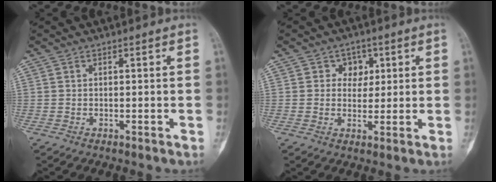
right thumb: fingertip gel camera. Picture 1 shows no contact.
{"total": 4.2, "force": [1.4, 3.6, 1.6], "torque": [0.013, -0.001, 0.015]}